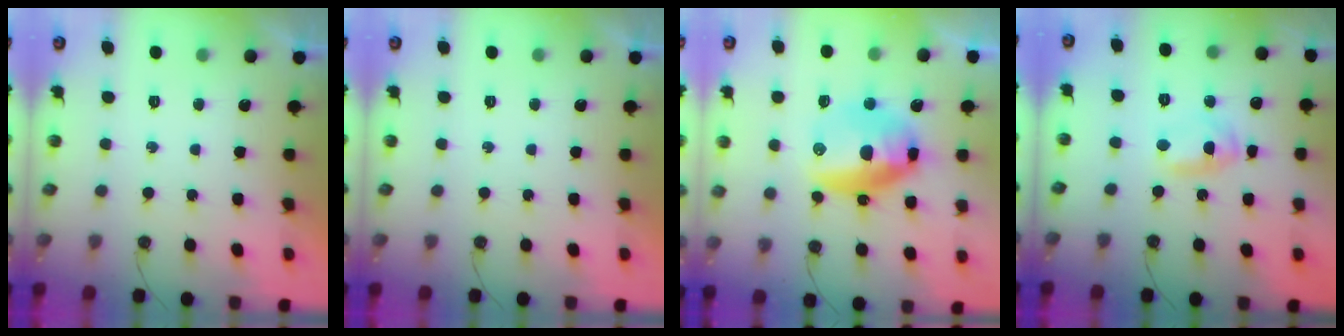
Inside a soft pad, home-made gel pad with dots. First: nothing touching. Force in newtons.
{"total": 0.0}
{"total": 15.2, "press": 15.1, "slide": 1.6}
{"total": 14.7, "press": 3.9, "slide": 14.2}